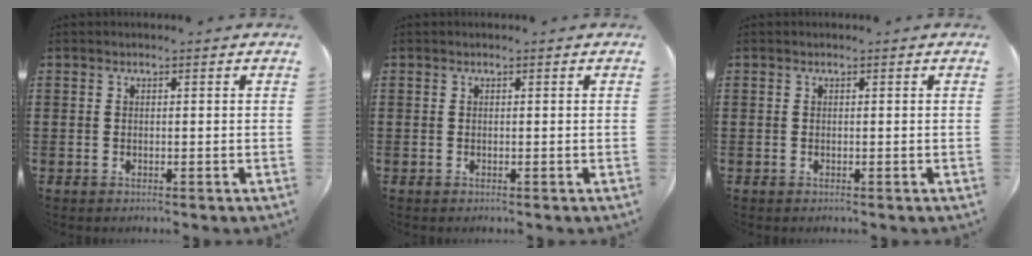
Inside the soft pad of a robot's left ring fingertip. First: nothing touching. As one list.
[{"total": 0.0}, {"total": 0.0}]